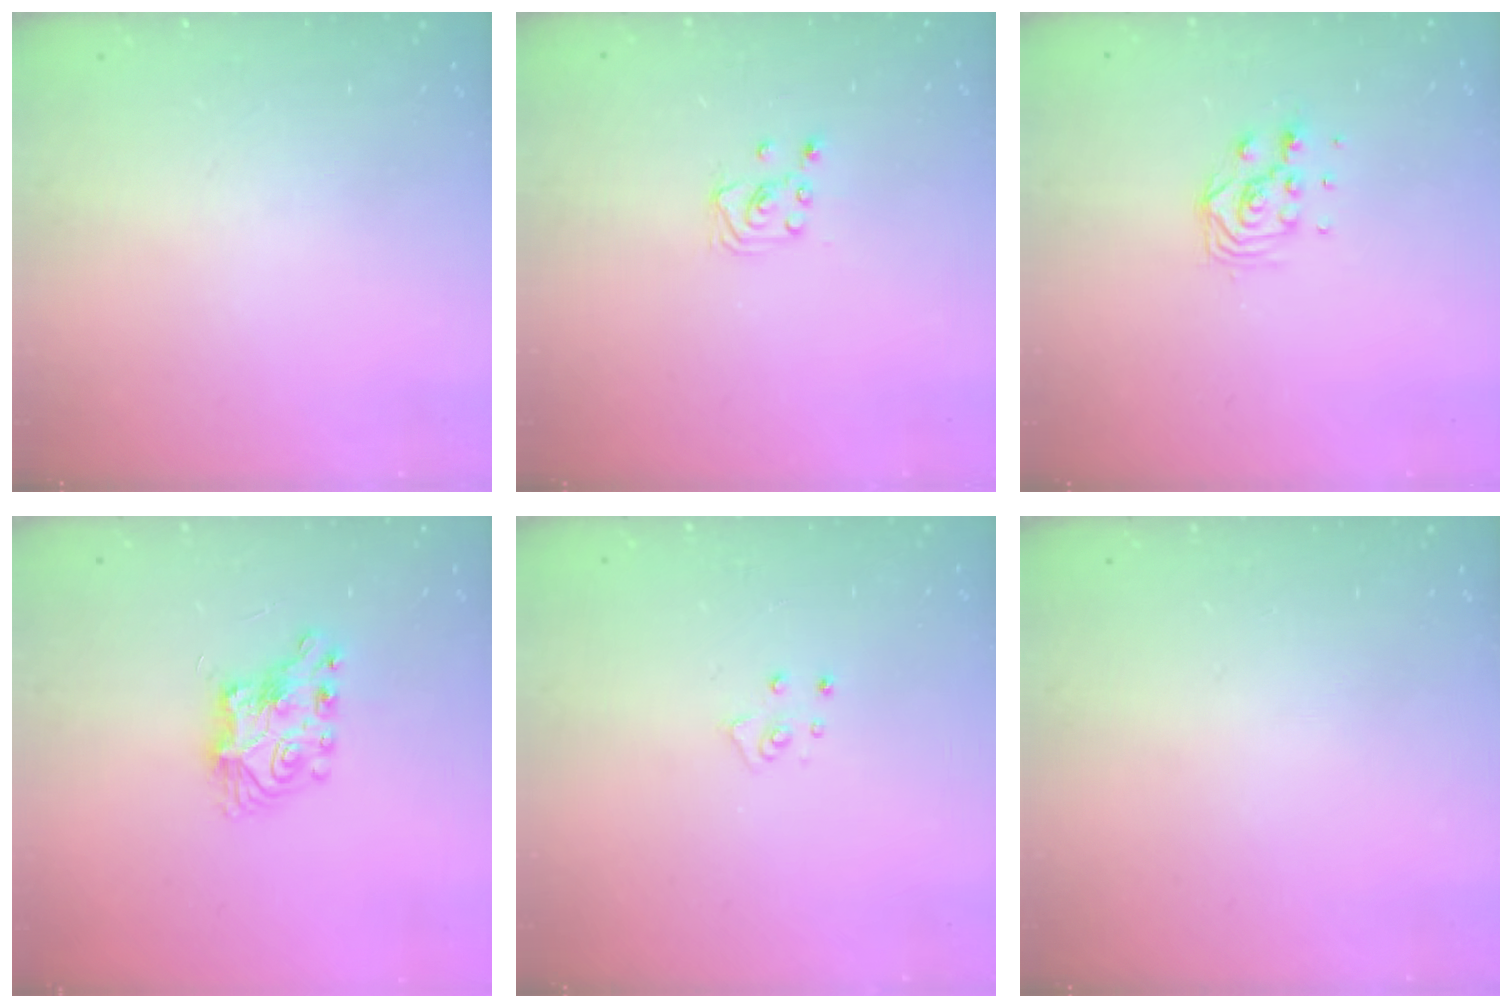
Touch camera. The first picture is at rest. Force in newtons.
{"total": 2.0, "press": 2.0, "slide": 0.2}
{"total": 6.6, "press": 6.6, "slide": 0.5}
{"total": 8.2, "press": 8.1, "slide": 0.8}
{"total": 4.0, "press": 4.0, "slide": 0.3}
{"total": 0.0}